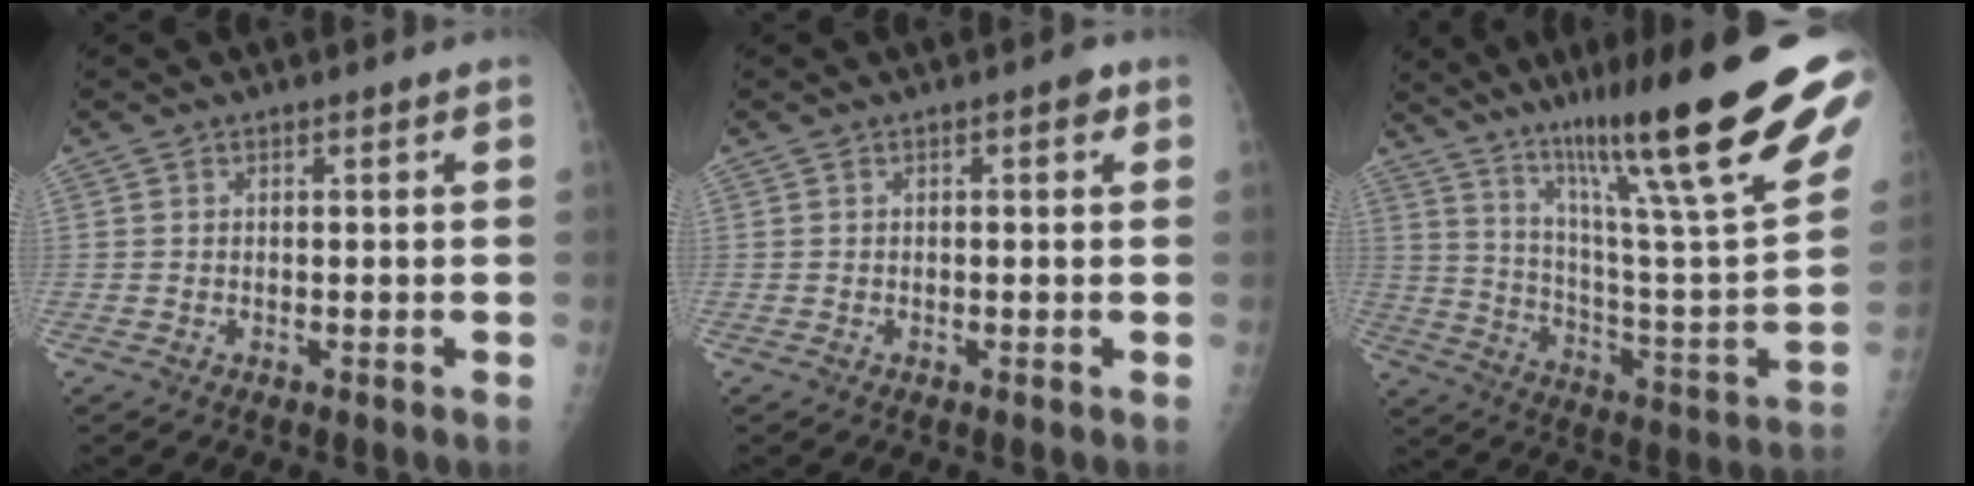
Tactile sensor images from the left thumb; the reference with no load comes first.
{"total": 1.4, "force": [0.5, 0.8, 1.0], "torque": [-0.002, 0.002, 0.002]}
{"total": 29.7, "force": [21.2, 2.5, 20.6], "torque": [-0.297, -0.103, 0.324]}